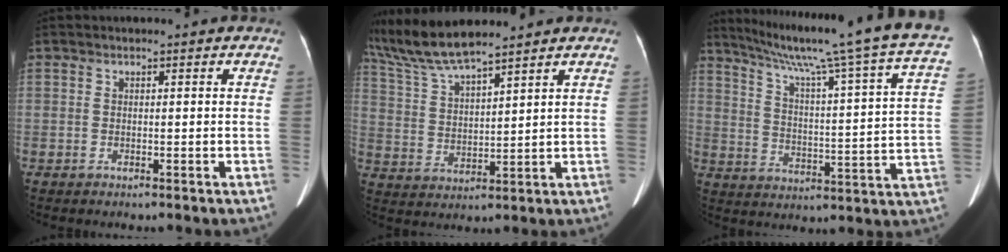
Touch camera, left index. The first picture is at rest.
{"total": 10.9, "force": [9.8, 0.4, 4.8], "torque": [-0.109, 0.015, 0.197]}
{"total": 26.1, "force": [20.8, -0.9, 15.8], "torque": [-0.247, -0.039, 0.276]}